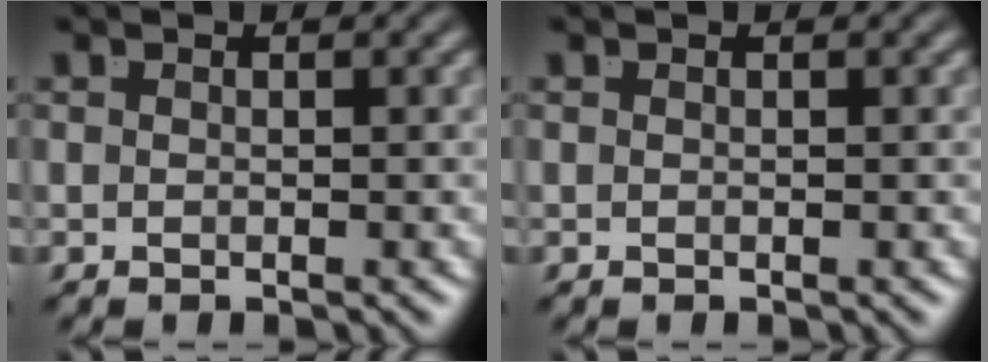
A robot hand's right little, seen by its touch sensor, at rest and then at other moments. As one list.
[{"total": 0.0}]